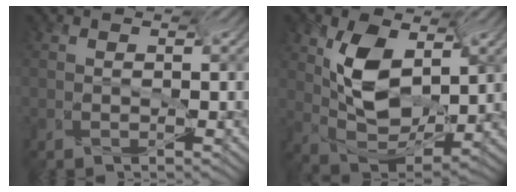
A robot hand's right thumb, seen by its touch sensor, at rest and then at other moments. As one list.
[{"total": 8.7, "force": [-0.6, 6.0, 6.3], "torque": [-0.130, 0.005, 0.008]}]